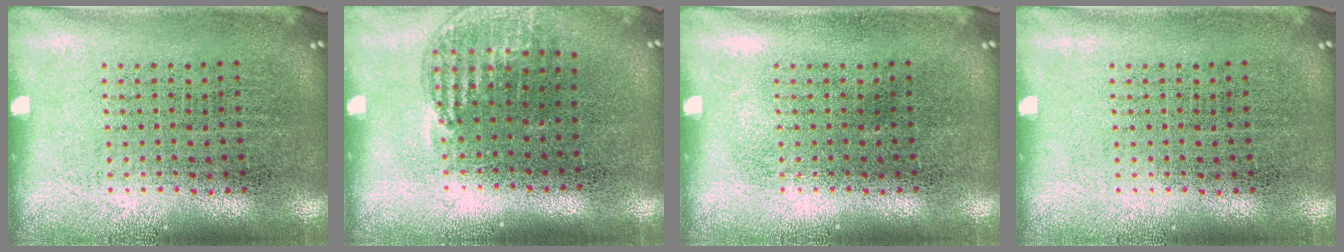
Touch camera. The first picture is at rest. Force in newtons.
{"total": 1.0, "press": 0.9, "slide": 0.5}
{"total": 0.0}
{"total": 0.0}